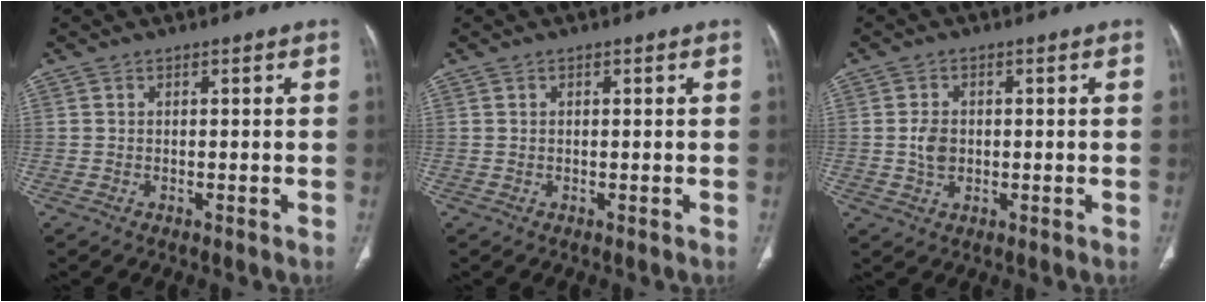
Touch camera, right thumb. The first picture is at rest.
{"total": 0.0}
{"total": 3.6, "force": [-0.1, 2.7, 2.4], "torque": [-0.042, 0.003, -0.002]}